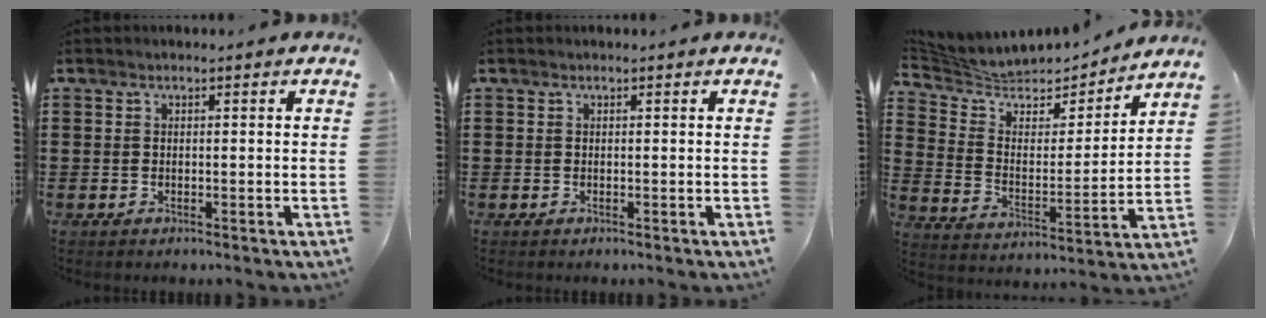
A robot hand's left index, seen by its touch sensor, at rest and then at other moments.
{"total": 0.0}
{"total": 5.3, "force": [4.8, 2.2, 0.9], "torque": [-0.052, -0.038, 0.078]}